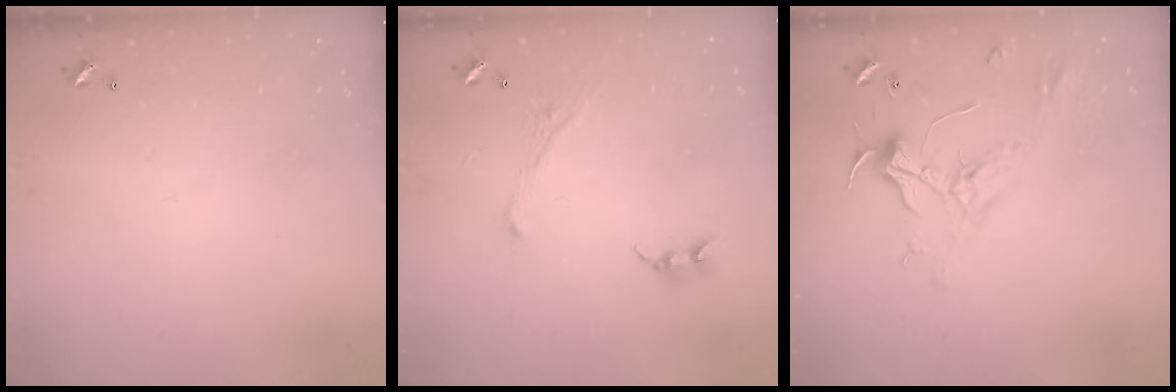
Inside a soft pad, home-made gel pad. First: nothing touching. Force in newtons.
{"total": 2.8, "press": 2.8, "slide": 0.1}
{"total": 2.3, "press": 2.1, "slide": 0.9}